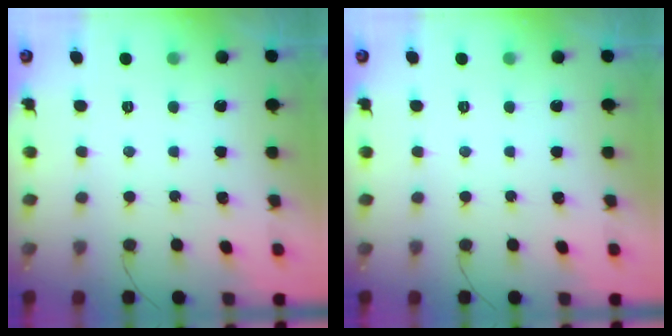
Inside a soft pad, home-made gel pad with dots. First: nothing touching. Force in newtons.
{"total": 0.0}